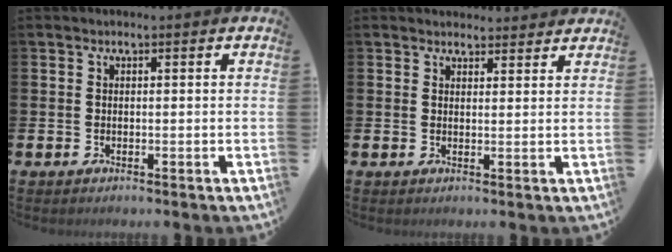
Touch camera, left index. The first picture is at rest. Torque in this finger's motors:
{"motor_torque": [0.94, -1.20, 0.16, 0.01]}